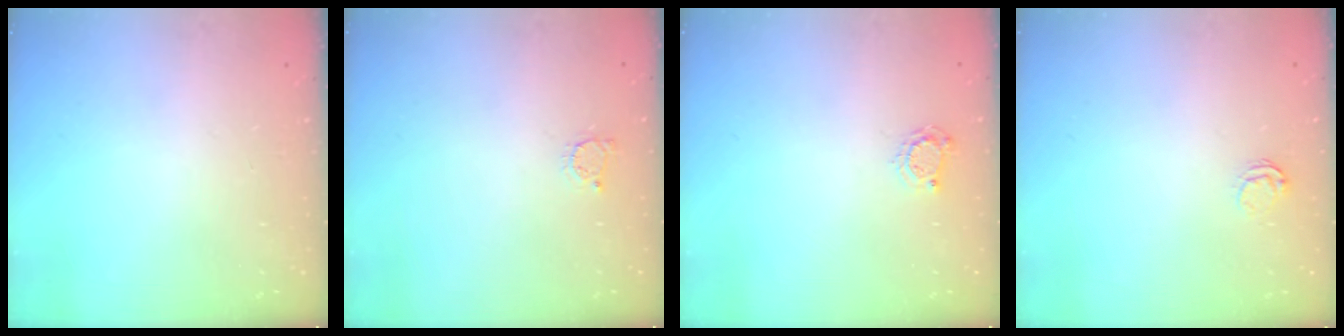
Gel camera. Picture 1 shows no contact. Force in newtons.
{"total": 2.4, "press": 2.4, "slide": 0.3}
{"total": 3.2, "press": 3.2, "slide": 0.4}
{"total": 3.1, "press": 3.1, "slide": 0.3}